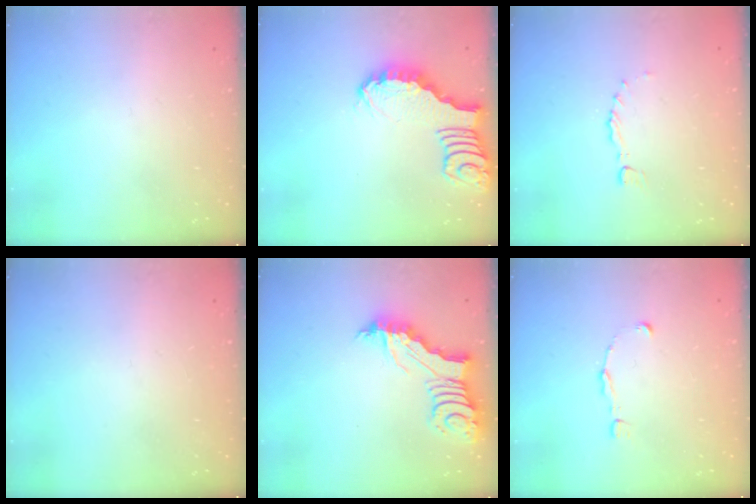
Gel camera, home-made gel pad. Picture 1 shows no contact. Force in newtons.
{"total": 2.1, "press": 2.1, "slide": 0.2}
{"total": 0.0}
{"total": 0.0}
{"total": 5.8, "press": 5.8, "slide": 0.2}
{"total": 0.9, "press": 0.9, "slide": 0.0}